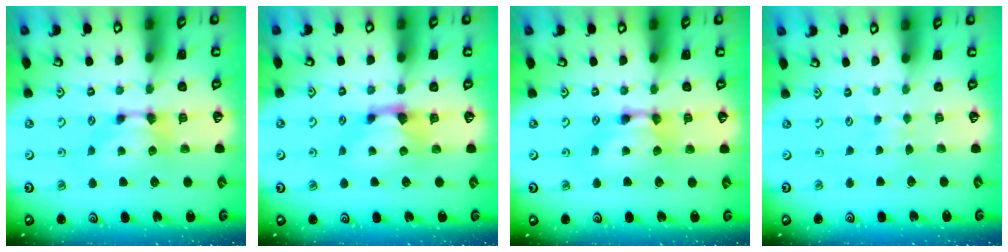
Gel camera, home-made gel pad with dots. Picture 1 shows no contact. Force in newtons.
{"total": 1.2, "press": 0.2, "slide": 1.2}
{"total": 2.2, "press": 2.2, "slide": 0.1}
{"total": 3.4, "press": 3.4, "slide": 0.3}